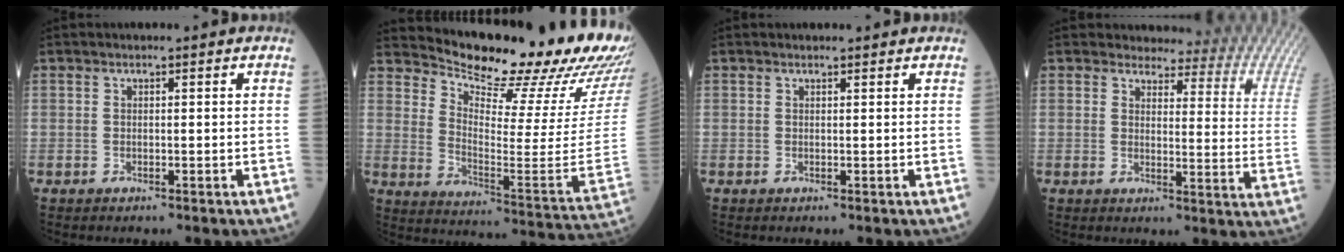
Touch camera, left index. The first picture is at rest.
{"total": 24.4, "force": [22.8, 0.9, 8.6], "torque": [-0.151, -0.139, 0.290]}
{"total": 1.4, "force": [1.4, 0.4, 0.3], "torque": [-0.010, 0.006, 0.013]}
{"total": 18.5, "force": [17.7, 1.8, 5.3], "torque": [-0.046, -0.118, 0.170]}